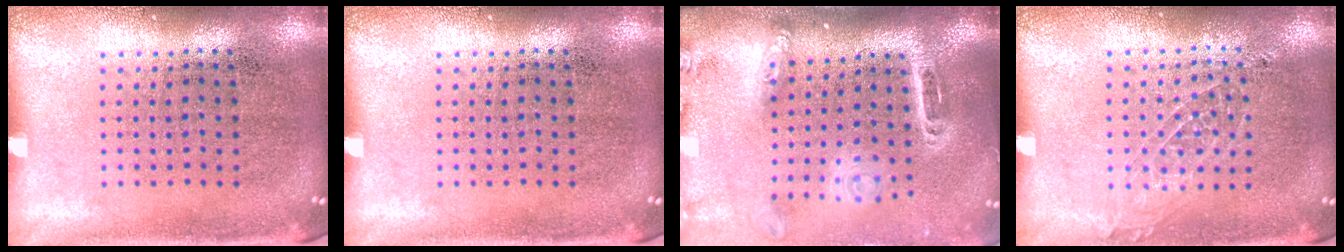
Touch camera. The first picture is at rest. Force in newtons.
{"total": 0.0}
{"total": 2.5, "press": 1.9, "slide": 1.7}
{"total": 1.0, "press": 1.0, "slide": 0.3}